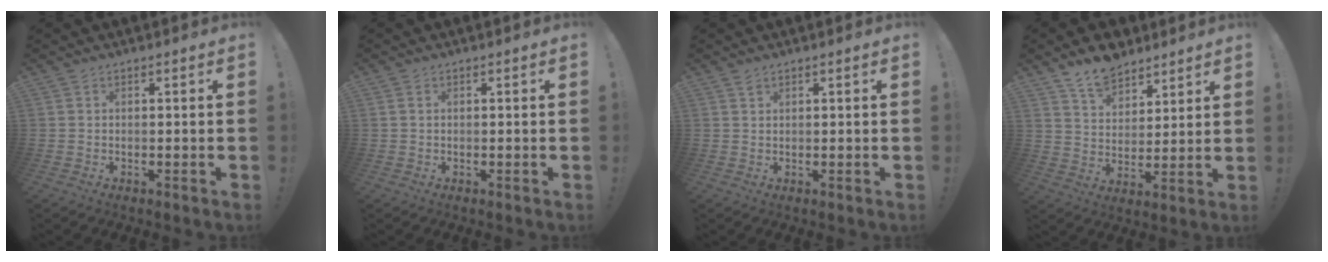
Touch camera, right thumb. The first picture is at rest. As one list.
[{"total": 0.7, "force": [0.3, 0.5, 0.3], "torque": [-0.010, 0.004, 0.006]}, {"total": 0.9, "force": [0.8, 0.4, 0.3], "torque": [-0.002, -0.003, 0.014]}, {"total": 10.6, "force": [8.7, 5.4, 2.8], "torque": [-0.050, -0.060, 0.167]}]